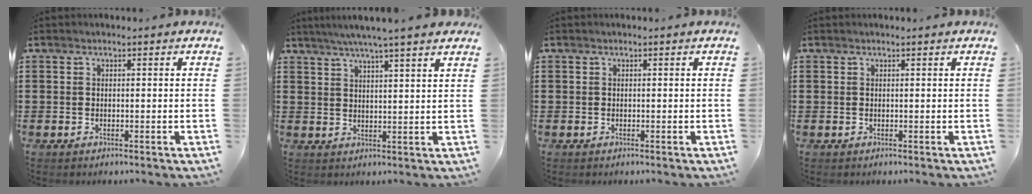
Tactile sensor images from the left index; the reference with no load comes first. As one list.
[{"total": 4.4, "force": [3.8, -0.7, 2.3], "torque": [-0.055, -0.011, 0.064]}, {"total": 0.0}, {"total": 0.0}]